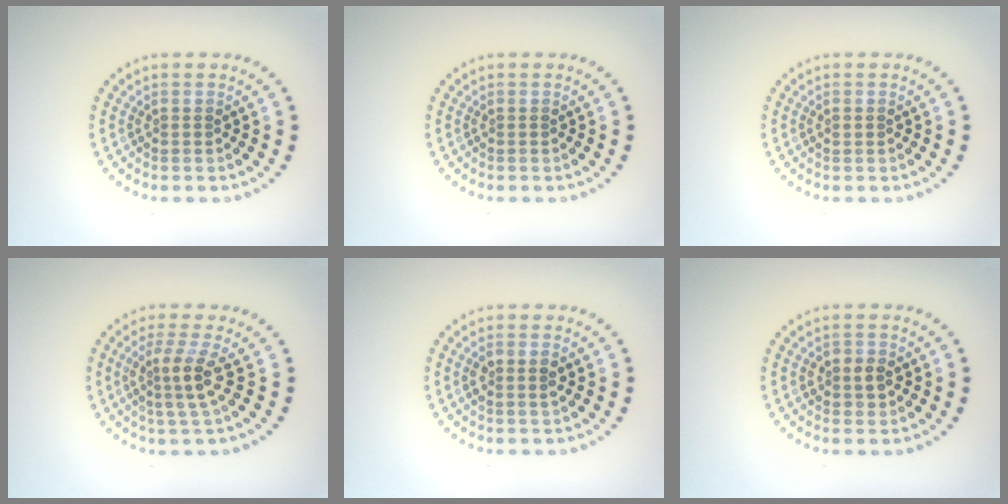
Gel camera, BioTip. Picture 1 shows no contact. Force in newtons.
{"total": 0.0}
{"total": 0.6, "press": 0.6, "slide": 0.1}
{"total": 2.9, "press": 2.4, "slide": 1.7}
{"total": 1.7, "press": 1.6, "slide": 0.6}
{"total": 1.9, "press": 1.8, "slide": 0.5}